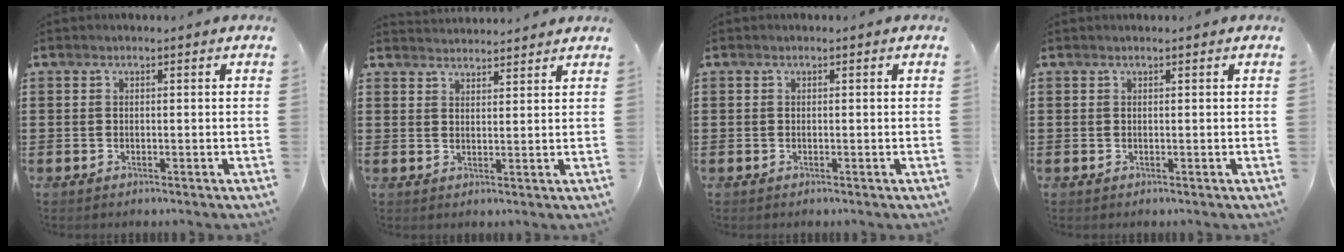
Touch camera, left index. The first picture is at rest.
{"total": 2.6, "force": [2.5, -0.1, -0.4], "torque": [0.000, -0.008, 0.049]}
{"total": 0.0}
{"total": 0.0}